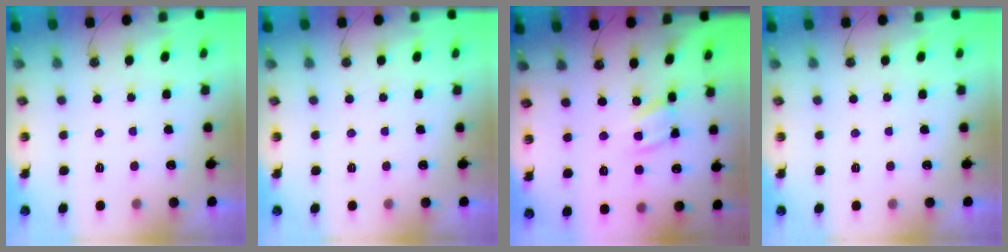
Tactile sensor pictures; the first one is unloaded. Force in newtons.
{"total": 0.0}
{"total": 6.1, "press": 6.1, "slide": 0.4}
{"total": 0.0}